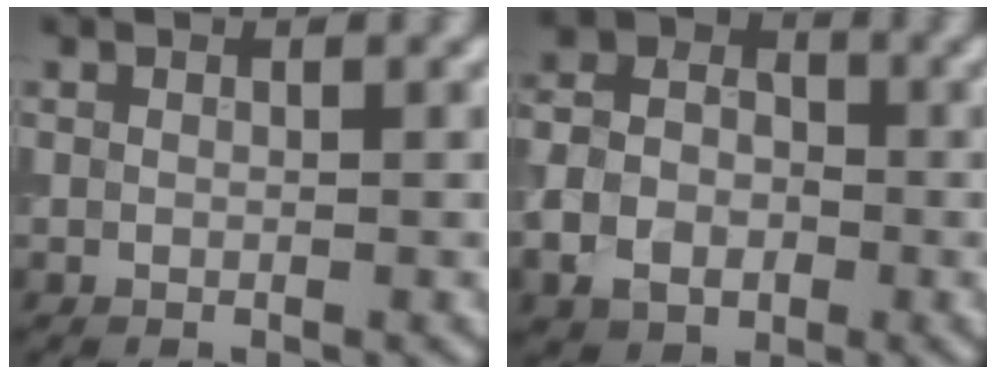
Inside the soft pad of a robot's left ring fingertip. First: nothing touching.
{"total": 6.1, "force": [-2.2, 4.8, 3.2], "torque": [-0.058, -0.003, -0.052]}